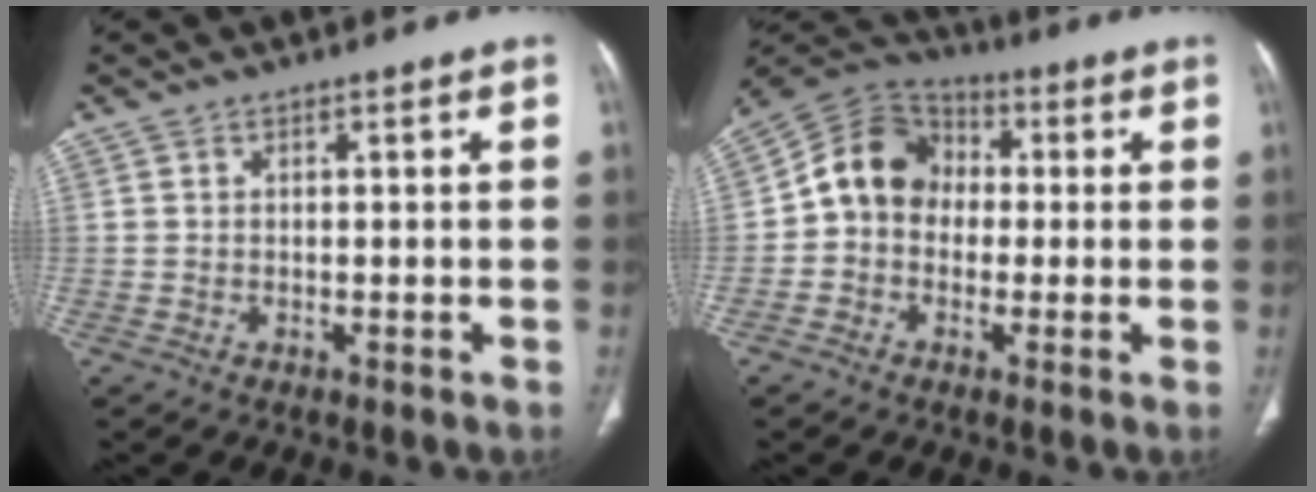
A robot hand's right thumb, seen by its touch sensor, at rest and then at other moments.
{"total": 10.8, "force": [-0.1, 9.2, 5.7], "torque": [-0.081, 0.035, -0.019]}